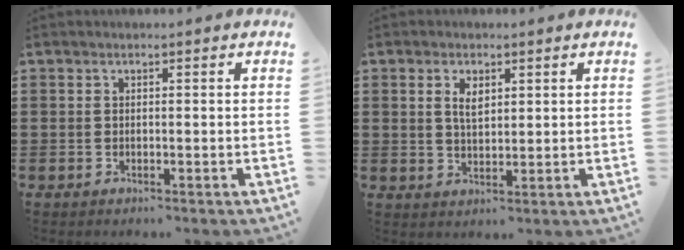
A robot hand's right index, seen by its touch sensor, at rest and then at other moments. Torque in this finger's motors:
{"motor_torque": [0.42, 1.72, 0.04, 0.00]}